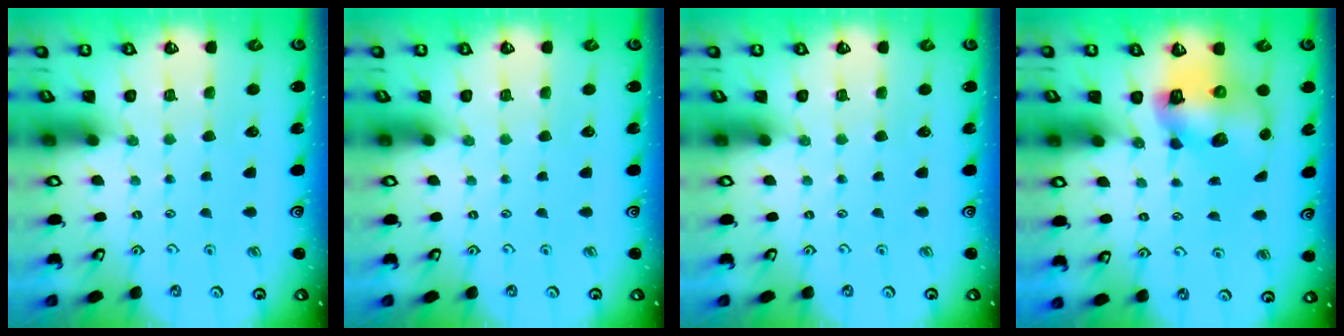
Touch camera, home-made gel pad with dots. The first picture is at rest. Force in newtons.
{"total": 0.0}
{"total": 0.0}
{"total": 10.5, "press": 10.4, "slide": 1.2}